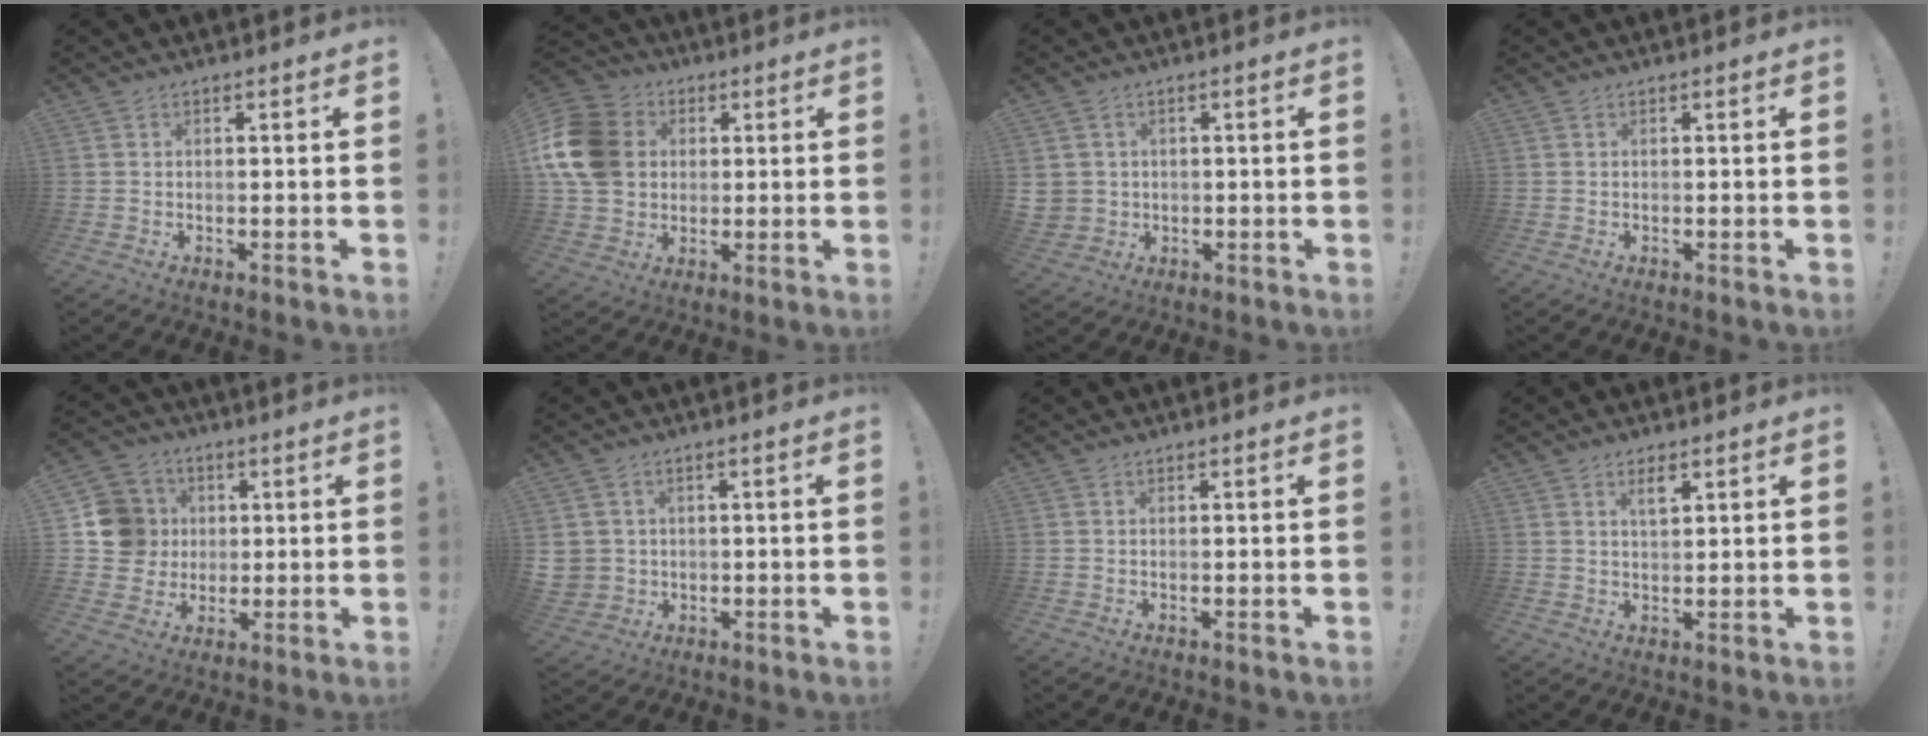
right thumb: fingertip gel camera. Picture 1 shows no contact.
{"total": 17.2, "force": [2.8, 14.0, 9.6], "torque": [-0.169, 0.001, 0.058]}
{"total": 3.8, "force": [0.9, 3.6, 1.0], "torque": [-0.027, -0.002, 0.019]}
{"total": 0.0}
{"total": 13.4, "force": [2.0, 12.5, 4.2], "torque": [-0.058, 0.001, 0.048]}
{"total": 4.6, "force": [0.9, 4.4, 1.1], "torque": [-0.025, -0.003, 0.020]}
{"total": 0.0}
{"total": 4.0, "force": [2.2, 1.5, 3.0], "torque": [-0.045, -0.010, 0.034]}